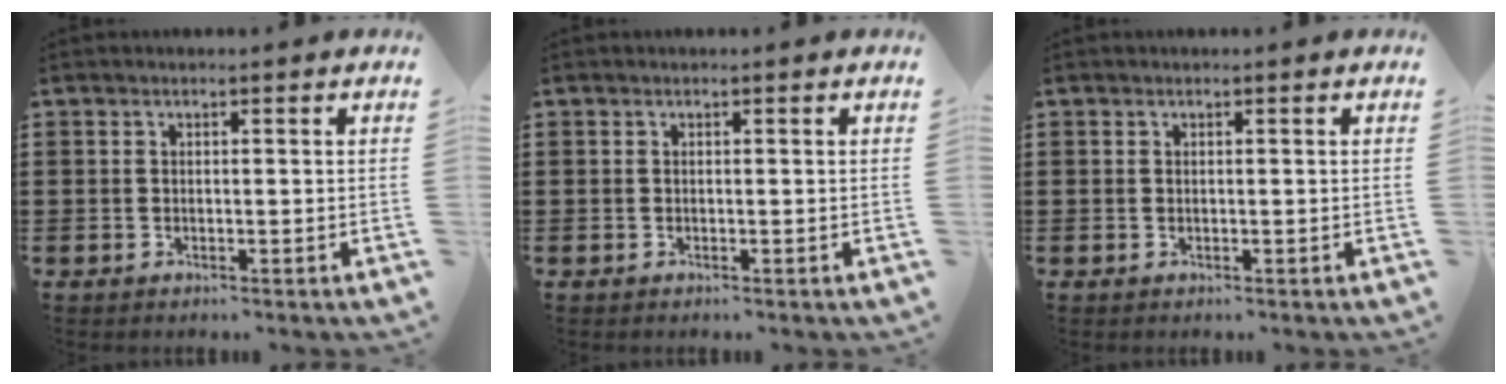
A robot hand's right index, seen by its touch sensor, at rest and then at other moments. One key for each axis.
{"total": 0.0}
{"total": 0.0}